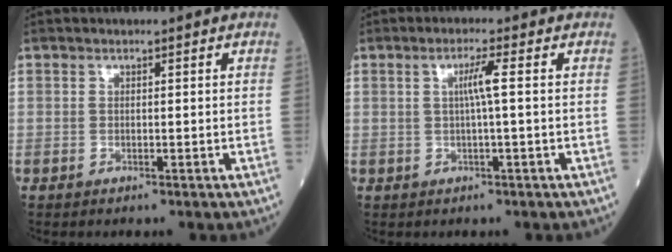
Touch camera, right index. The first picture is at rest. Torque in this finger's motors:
{"motor_torque": [0.39, -0.05, 0.10, 0.08]}